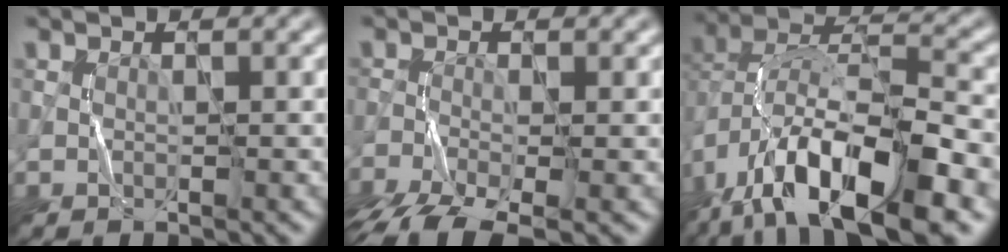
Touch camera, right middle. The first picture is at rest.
{"total": 5.9, "force": [-4.3, 1.8, 3.7], "torque": [-0.077, -0.021, -0.092]}
{"total": 14.6, "force": [-8.5, 5.7, 10.4], "torque": [-0.191, 0.008, -0.156]}